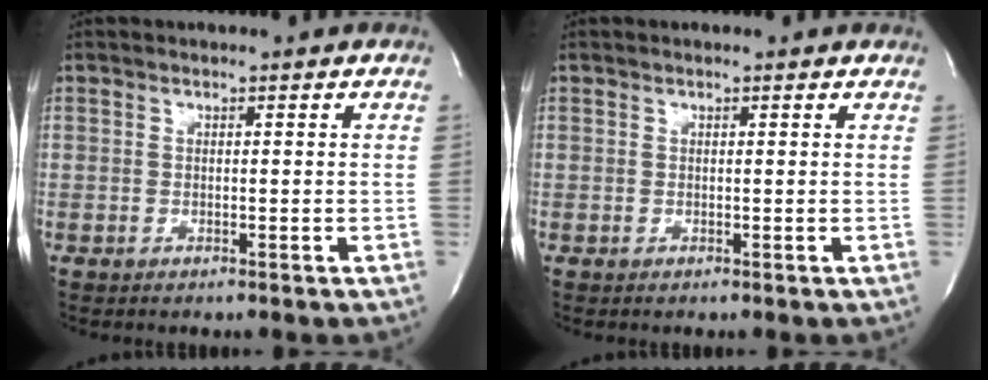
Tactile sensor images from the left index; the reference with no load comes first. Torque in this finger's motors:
{"motor_torque": [0.80, -0.74, 0.15, 0.01]}